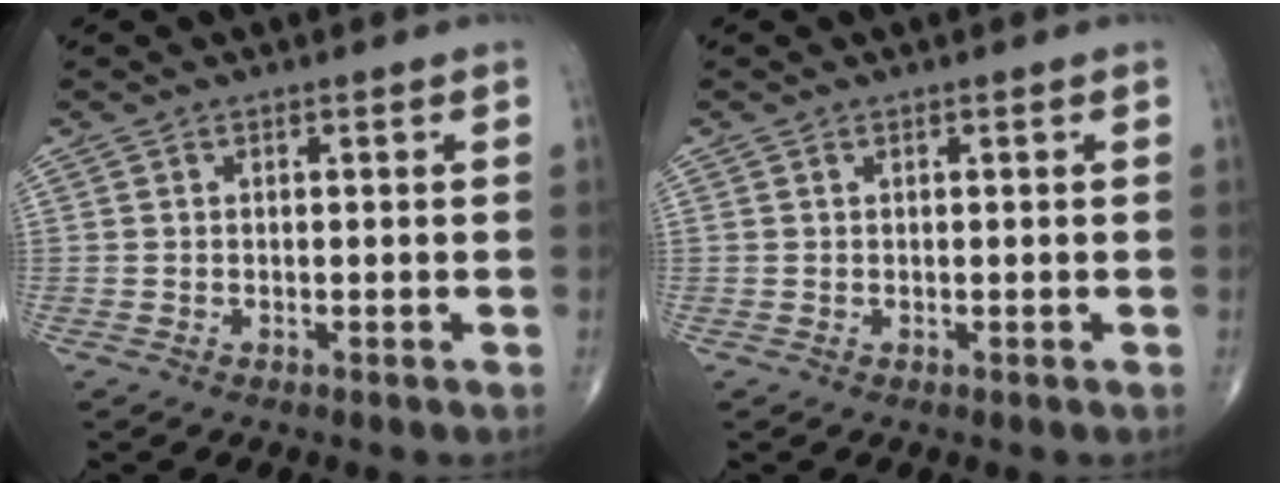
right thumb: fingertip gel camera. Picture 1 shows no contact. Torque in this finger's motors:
{"motor_torque": [0.07, 0.07, 0.07, 0.17, 0.03]}